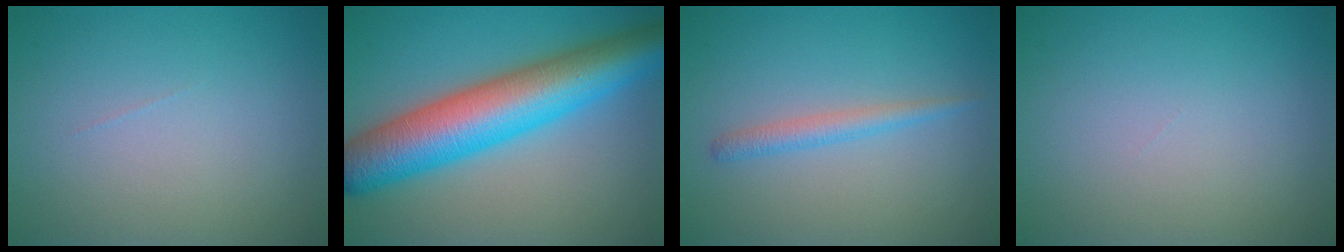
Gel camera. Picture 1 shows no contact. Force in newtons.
{"total": 11.1, "press": 11.1, "slide": 0.2}
{"total": 1.7, "press": 1.7, "slide": 0.0}
{"total": 0.0}